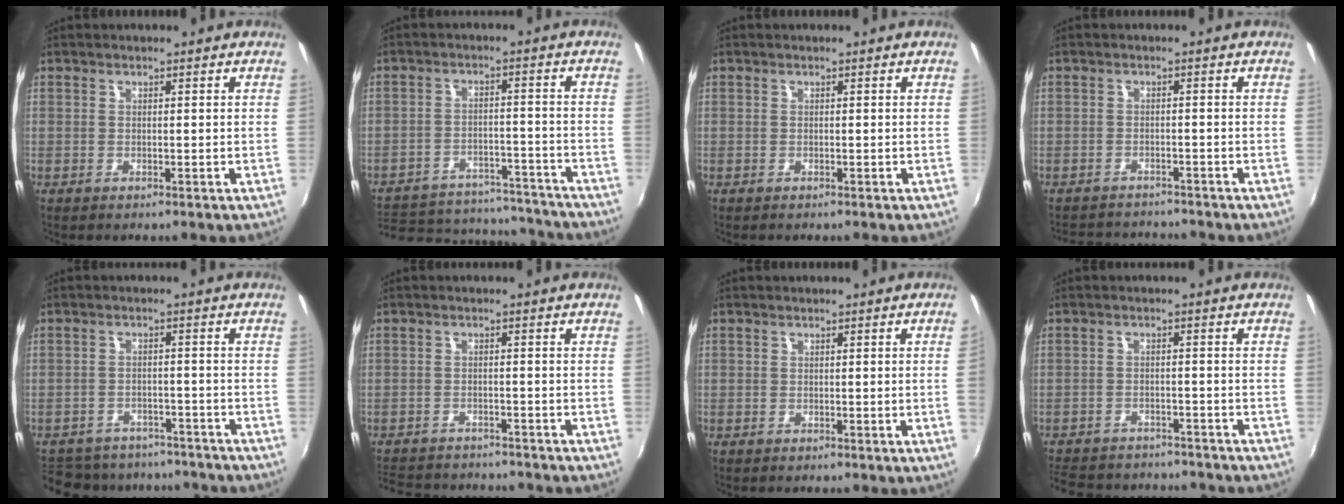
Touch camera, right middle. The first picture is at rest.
{"total": 22.7, "force": [-19.1, 8.9, 8.5], "torque": [-0.186, 0.019, -0.236]}
{"total": 0.0}
{"total": 7.0, "force": [-6.5, 2.2, 1.3], "torque": [-0.042, 0.013, -0.097]}
{"total": 19.0, "force": [-15.8, 8.3, 6.6], "torque": [-0.158, 0.016, -0.207]}
{"total": 12.6, "force": [-11.3, 3.9, 4.2], "torque": [-0.108, -0.004, -0.168]}
{"total": 0.6, "force": [-0.2, -0.3, 0.6], "torque": [-0.013, 0.000, -0.006]}
{"total": 15.7, "force": [-13.6, 5.8, 5.5], "torque": [-0.137, 0.006, -0.191]}